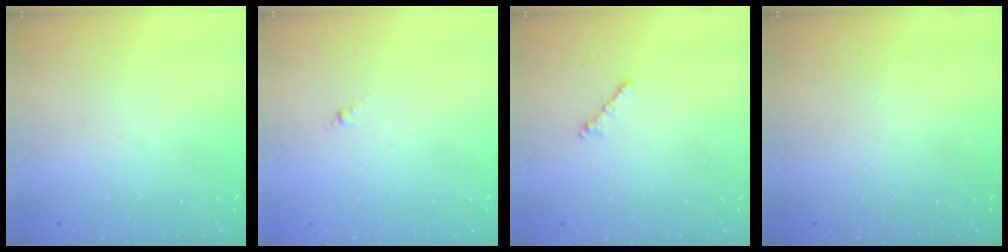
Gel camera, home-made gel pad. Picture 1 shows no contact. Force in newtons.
{"total": 0.0}
{"total": 1.0, "press": 0.9, "slide": 0.4}
{"total": 0.0}